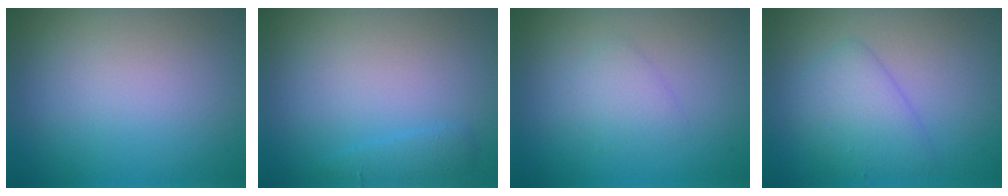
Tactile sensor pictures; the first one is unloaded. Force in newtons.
{"total": 1.2, "press": 1.2, "slide": 0.1}
{"total": 1.6, "press": 1.6, "slide": 0.1}
{"total": 3.3, "press": 3.3, "slide": 0.1}